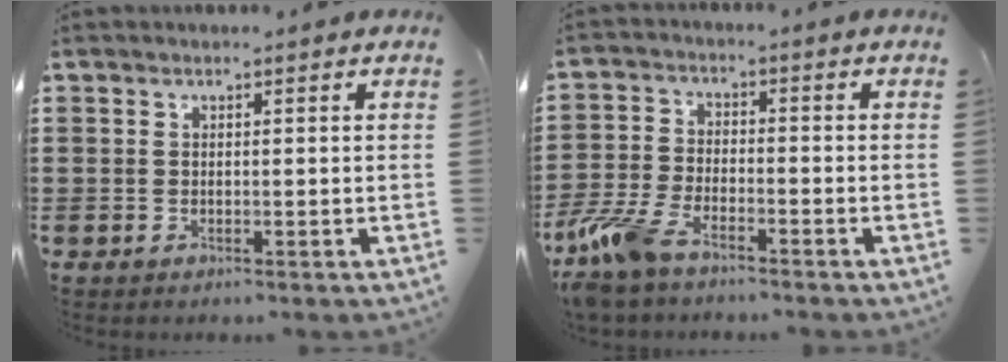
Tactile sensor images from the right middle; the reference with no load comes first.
{"total": 7.1, "force": [-5.4, 2.1, 4.2], "torque": [-0.115, -0.011, -0.109]}